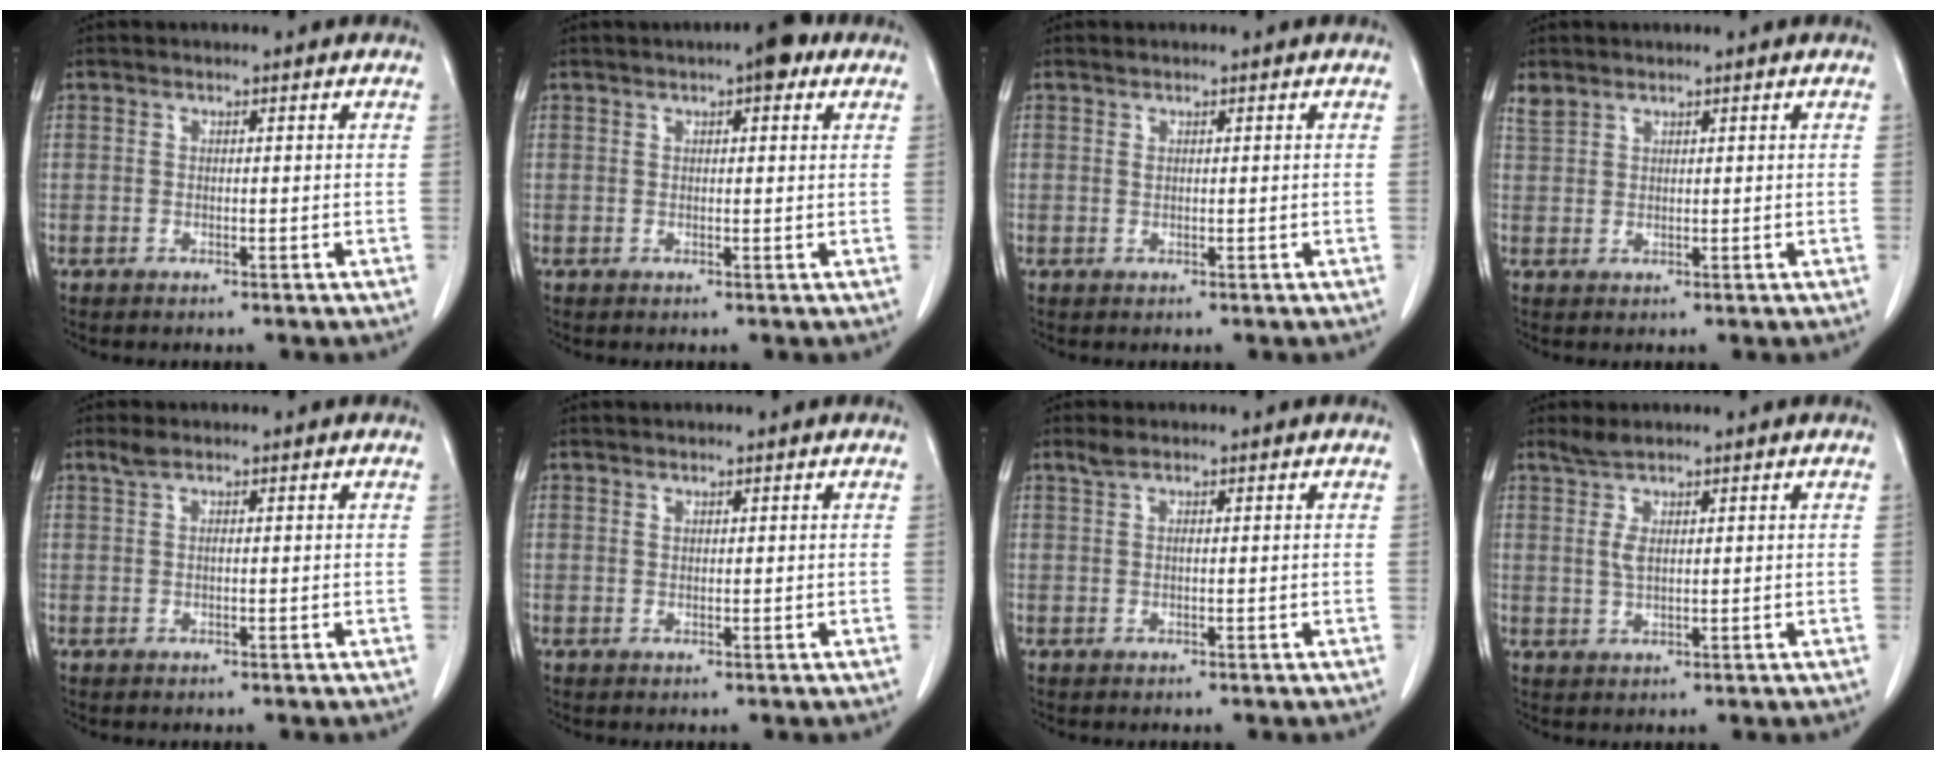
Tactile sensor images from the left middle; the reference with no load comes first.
{"total": 4.2, "force": [2.3, 0.9, 3.3], "torque": [-0.050, 0.009, 0.027]}
{"total": 0.5, "force": [0.4, 0.2, 0.2], "torque": [-0.001, -0.003, 0.007]}
{"total": 1.9, "force": [1.7, 0.8, 0.3], "torque": [-0.010, 0.009, 0.039]}
{"total": 1.4, "force": [0.9, 0.2, 1.0], "torque": [-0.032, 0.013, 0.019]}
{"total": 0.6, "force": [0.6, 0.0, 0.2], "torque": [-0.009, -0.001, 0.013]}
{"total": 1.4, "force": [0.9, 0.2, 1.0], "torque": [-0.030, 0.012, 0.021]}
{"total": 3.0, "force": [2.0, 0.7, 2.2], "torque": [-0.051, 0.002, 0.045]}